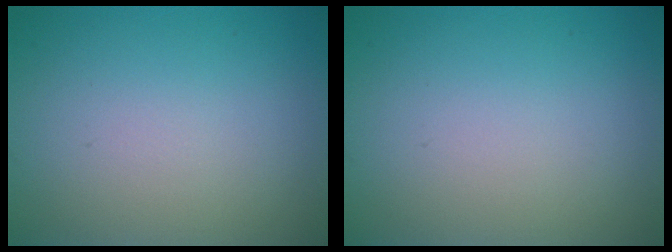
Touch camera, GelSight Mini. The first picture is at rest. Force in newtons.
{"total": 0.0}